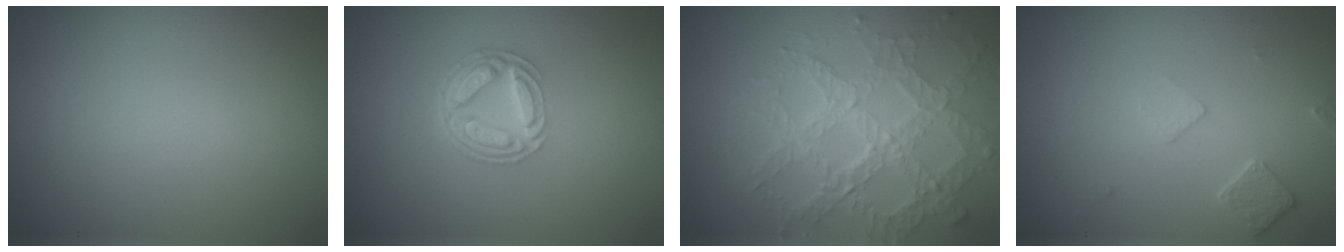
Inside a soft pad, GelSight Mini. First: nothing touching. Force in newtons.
{"total": 4.8, "press": 3.4, "slide": 3.4}
{"total": 7.0, "press": 5.1, "slide": 4.8}
{"total": 1.8, "press": 1.8, "slide": 0.3}